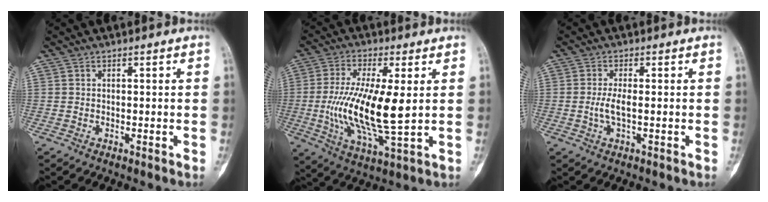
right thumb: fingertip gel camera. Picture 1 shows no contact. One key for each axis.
{"total": 15.7, "fx": 0.3, "fy": 4.6, "fz": 15.0, "tx": -0.306, "ty": -0.016, "tz": 0.011}
{"total": 3.1, "fx": -0.3, "fy": 0.9, "fz": 3.0, "tx": -0.071, "ty": -0.002, "tz": -0.007}